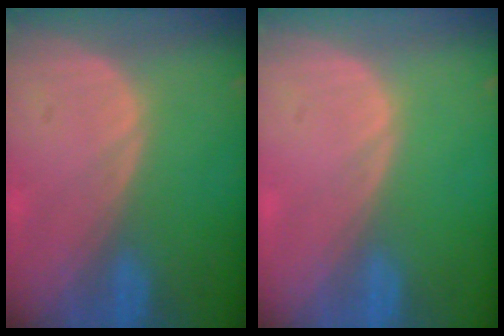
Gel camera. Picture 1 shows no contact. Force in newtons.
{"total": 0.0}